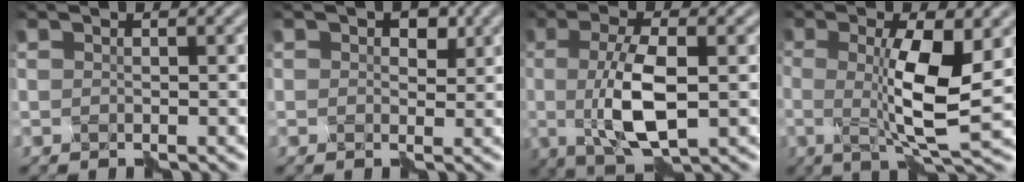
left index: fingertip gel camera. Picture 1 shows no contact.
{"total": 2.1, "force": [0.6, 1.6, 1.3], "torque": [-0.014, 0.003, 0.010]}
{"total": 5.9, "force": [-0.2, 1.8, 5.6], "torque": [-0.124, -0.001, -0.001]}
{"total": 6.9, "force": [0.1, 1.2, 6.8], "torque": [-0.124, -0.007, 0.007]}